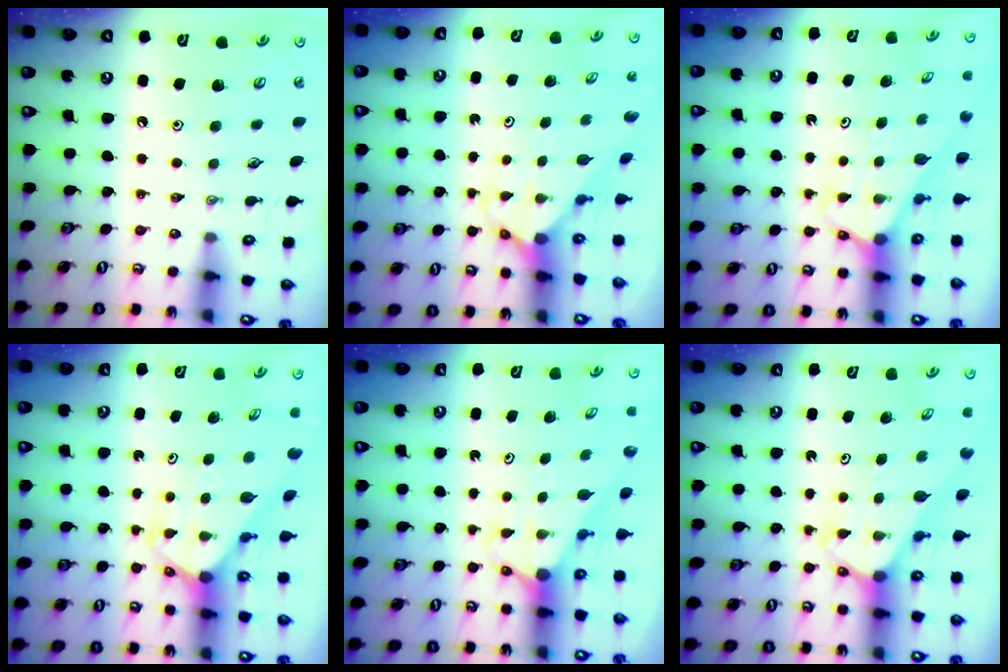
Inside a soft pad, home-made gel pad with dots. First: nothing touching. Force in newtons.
{"total": 3.3, "press": 3.3, "slide": 0.3}
{"total": 2.6, "press": 2.6, "slide": 0.1}
{"total": 2.4, "press": 2.4, "slide": 0.2}
{"total": 2.9, "press": 2.9, "slide": 0.0}
{"total": 2.6, "press": 2.6, "slide": 0.2}